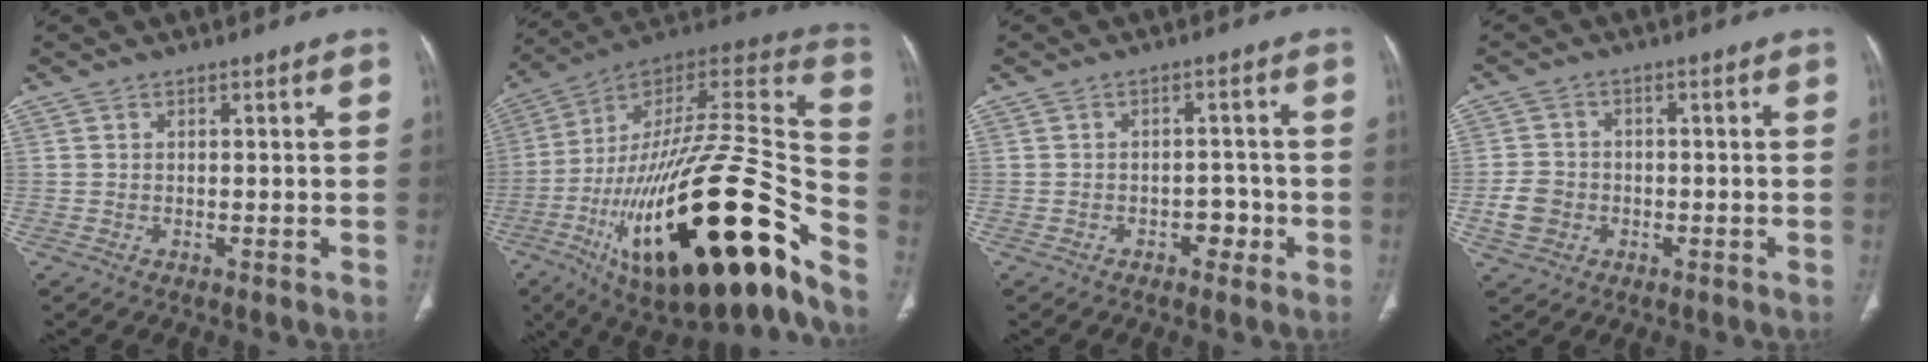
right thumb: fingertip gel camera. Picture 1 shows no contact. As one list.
[{"total": 39.7, "force": [-19.0, 11.4, 32.9], "torque": [-0.513, 0.060, -0.303]}, {"total": 3.1, "force": [-1.5, 2.1, 1.7], "torque": [-0.004, 0.015, -0.022]}, {"total": 5.1, "force": [-1.5, 4.3, 2.3], "torque": [-0.038, 0.014, -0.027]}]